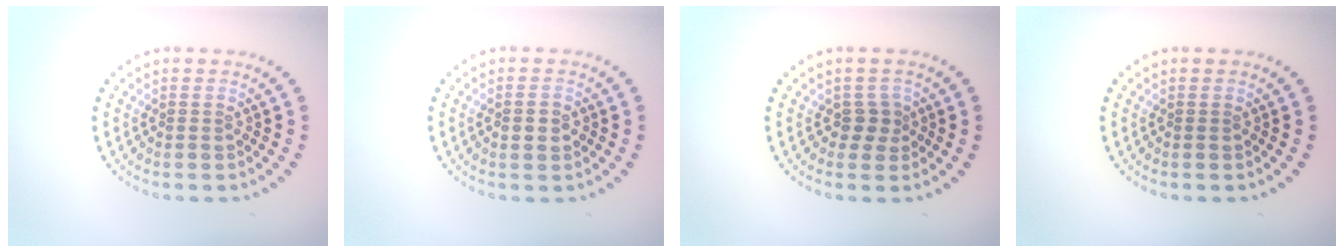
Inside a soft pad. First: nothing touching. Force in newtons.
{"total": 2.2, "press": 2.2, "slide": 0.1}
{"total": 1.6, "press": 1.3, "slide": 0.9}
{"total": 0.0}